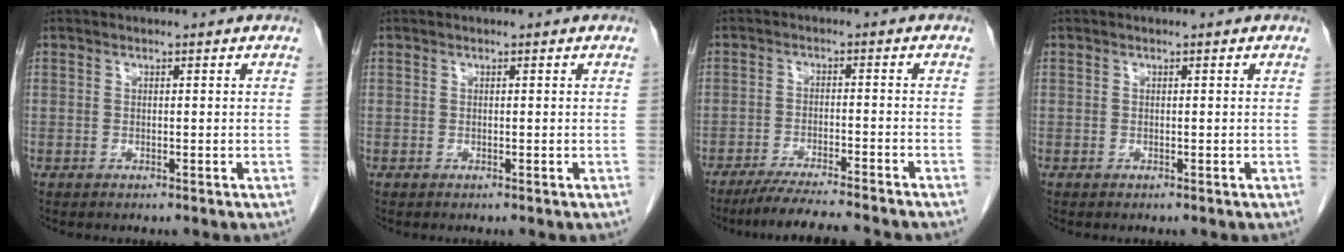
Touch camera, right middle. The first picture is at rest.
{"total": 0.0}
{"total": 10.1, "force": [-9.0, -0.4, 4.6], "torque": [-0.059, -0.021, -0.140]}
{"total": 0.0}